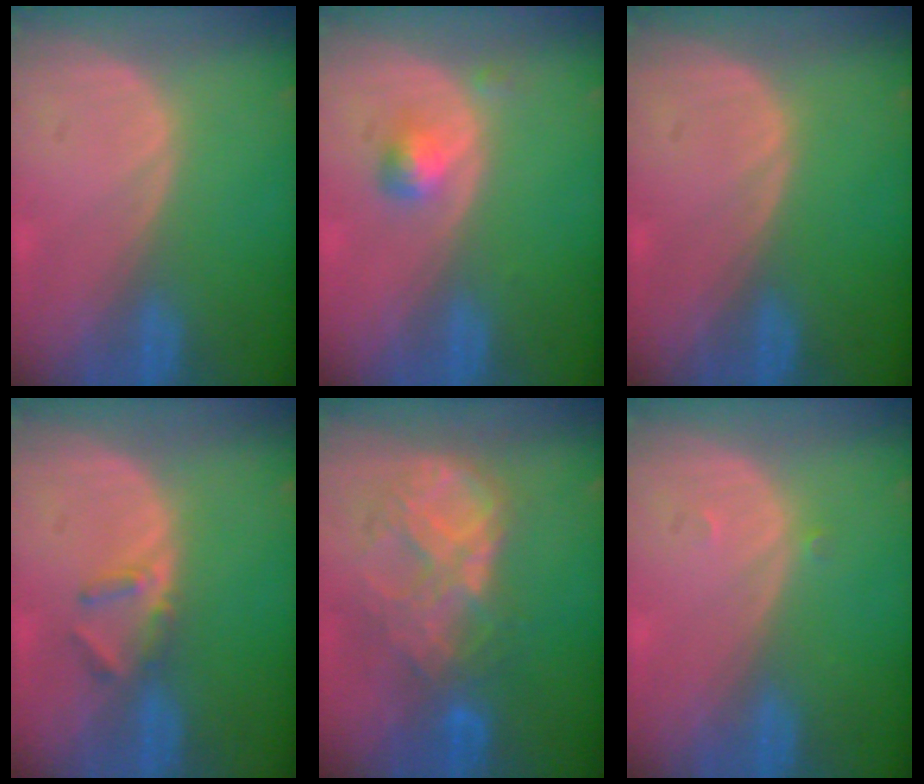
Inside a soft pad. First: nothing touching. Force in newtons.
{"total": 2.4, "press": 2.4, "slide": 0.2}
{"total": 0.0}
{"total": 2.9, "press": 2.6, "slide": 1.1}
{"total": 9.1, "press": 7.8, "slide": 4.7}
{"total": 0.7, "press": 0.5, "slide": 0.5}